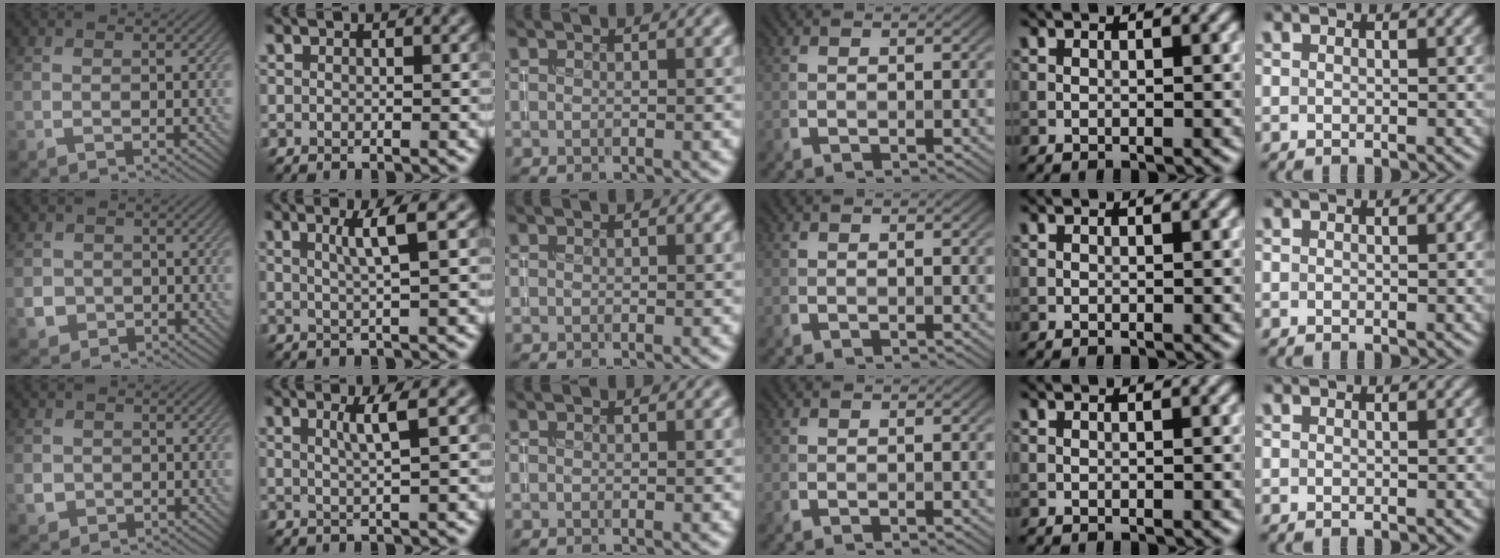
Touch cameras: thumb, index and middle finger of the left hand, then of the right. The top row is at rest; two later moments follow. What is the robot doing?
{"motion": "insert", "object": "coin"}